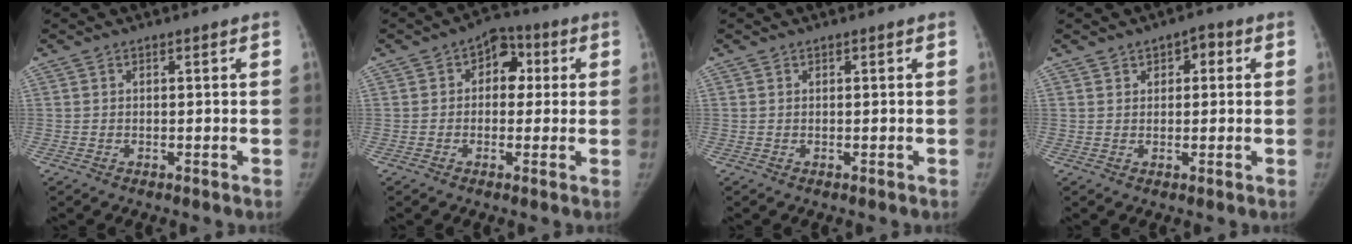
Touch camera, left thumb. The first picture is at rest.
{"total": 6.8, "force": [1.2, 5.1, 4.4], "torque": [-0.014, 0.014, 0.007]}
{"total": 0.0}
{"total": 3.7, "force": [1.4, 2.4, 2.4], "torque": [-0.010, 0.001, 0.016]}